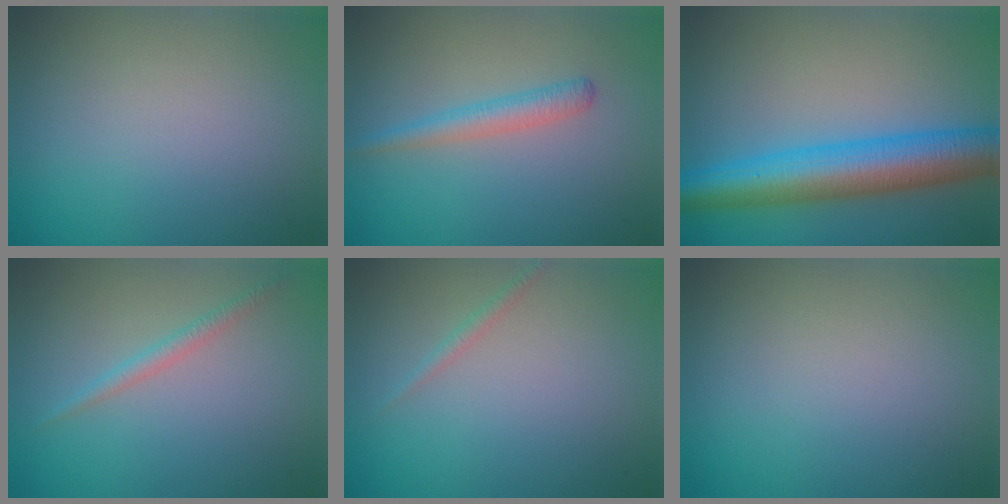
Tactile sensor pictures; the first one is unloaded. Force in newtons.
{"total": 2.0, "press": 2.0, "slide": 0.0}
{"total": 8.2, "press": 8.2, "slide": 0.1}
{"total": 1.3, "press": 1.3, "slide": 0.1}
{"total": 0.7, "press": 0.7, "slide": 0.1}
{"total": 0.0}